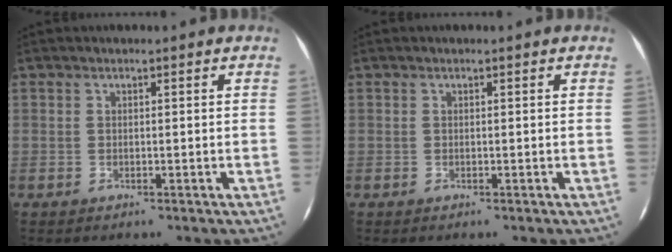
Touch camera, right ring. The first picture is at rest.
{"total": 0.0}